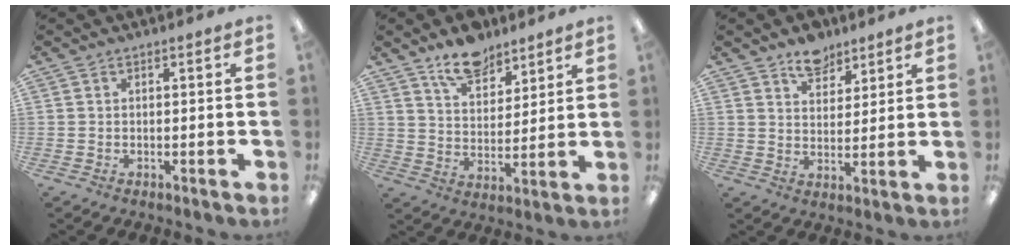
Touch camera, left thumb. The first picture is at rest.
{"total": 10.9, "force": [8.6, 5.3, 4.0], "torque": [-0.058, -0.049, 0.157]}
{"total": 7.3, "force": [5.8, 3.9, 2.2], "torque": [-0.021, -0.034, 0.103]}